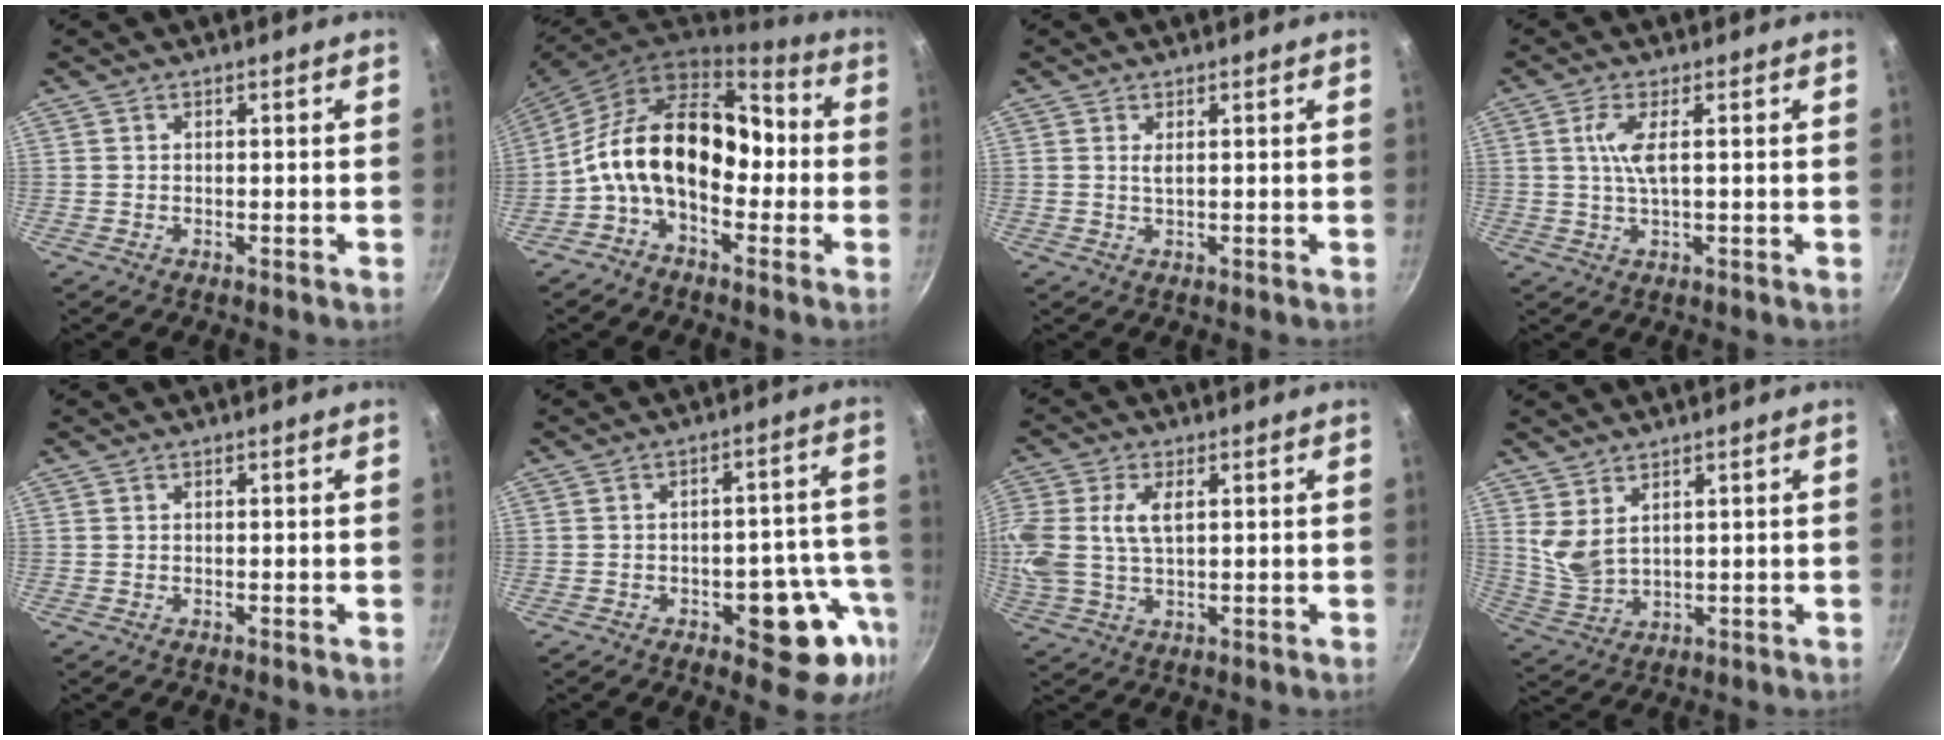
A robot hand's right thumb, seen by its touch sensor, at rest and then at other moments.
{"total": 17.1, "force": [-2.4, 10.9, 13.0], "torque": [-0.183, 0.055, -0.067]}
{"total": 1.1, "force": [0.4, 0.2, 1.0], "torque": [-0.023, -0.002, 0.010]}
{"total": 4.7, "force": [0.7, 0.9, 4.5], "torque": [-0.104, -0.001, 0.017]}
{"total": 0.0}
{"total": 13.6, "force": [-5.4, 6.7, 10.5], "torque": [-0.068, 0.037, -0.065]}
{"total": 11.3, "force": [2.5, 6.6, 8.8], "torque": [-0.189, 0.007, 0.048]}
{"total": 5.2, "force": [3.1, 2.6, 3.3], "torque": [-0.061, -0.030, 0.075]}